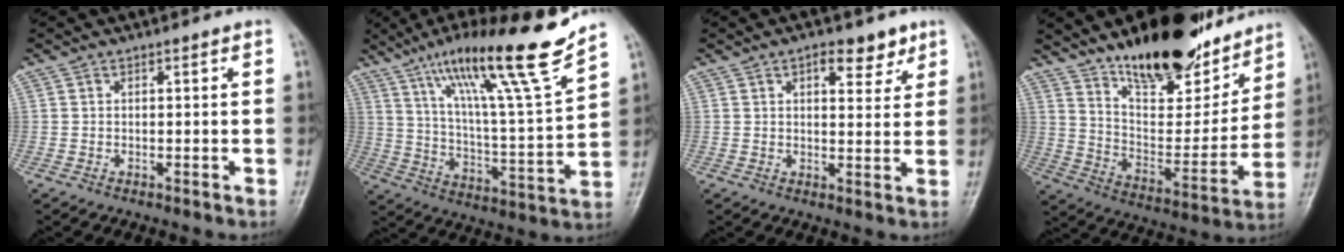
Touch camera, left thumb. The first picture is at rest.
{"total": 21.7, "force": [15.0, 1.1, 15.6], "torque": [-0.234, -0.064, 0.252]}
{"total": 6.1, "force": [3.6, 3.0, 3.9], "torque": [-0.027, -0.017, 0.047]}
{"total": 23.4, "force": [17.0, 9.2, 13.2], "torque": [-0.151, -0.090, 0.275]}